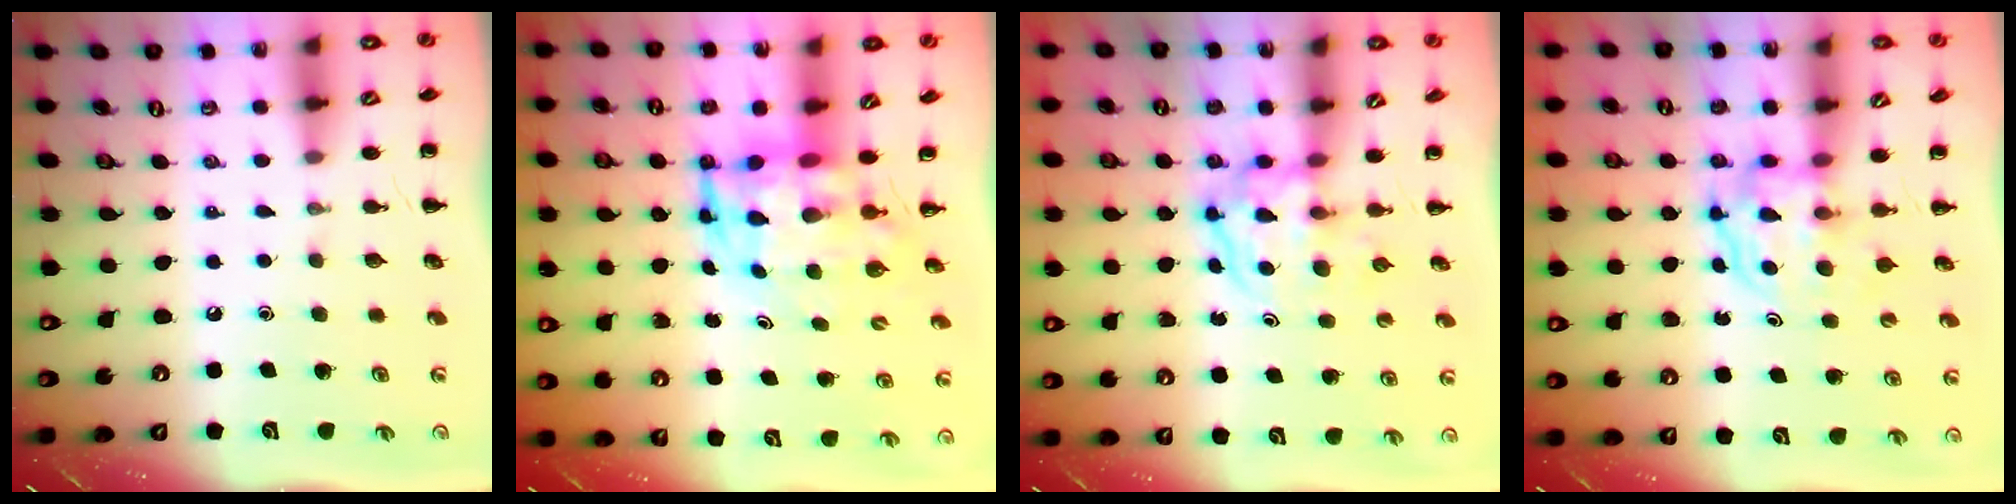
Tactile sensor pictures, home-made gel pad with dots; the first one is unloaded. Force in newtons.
{"total": 5.7, "press": 5.5, "slide": 1.8}
{"total": 3.9, "press": 3.9, "slide": 0.4}
{"total": 3.9, "press": 3.9, "slide": 0.2}